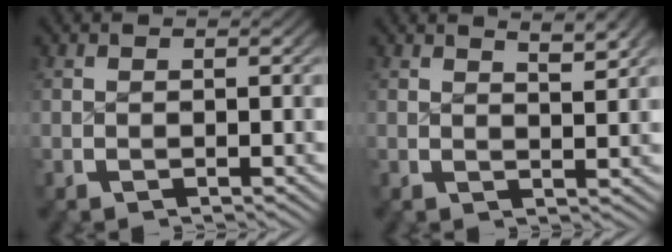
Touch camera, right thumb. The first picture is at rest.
{"total": 2.7, "force": [2.0, 0.4, 1.8], "torque": [-0.023, -0.002, 0.035]}